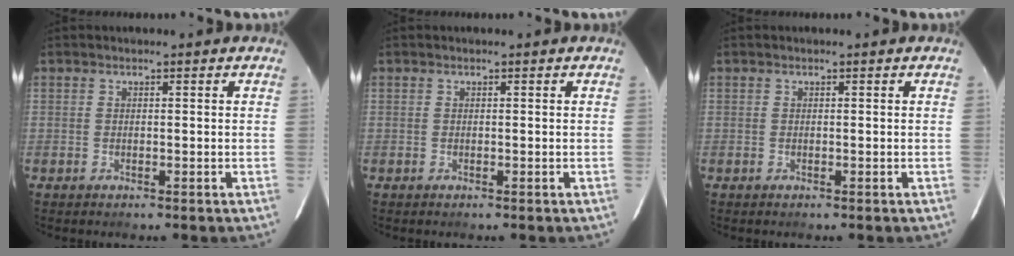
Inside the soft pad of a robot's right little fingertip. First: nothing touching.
{"total": 0.0}
{"total": 0.0}